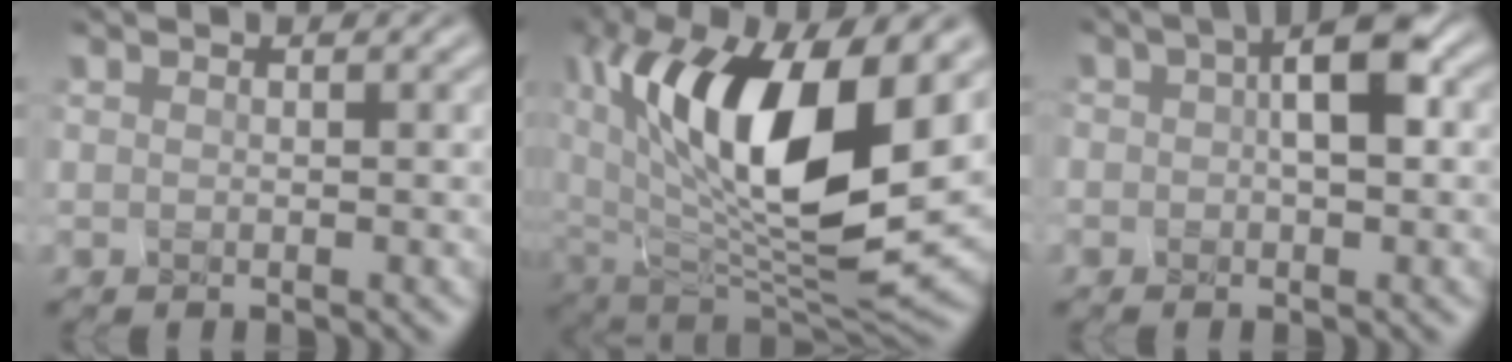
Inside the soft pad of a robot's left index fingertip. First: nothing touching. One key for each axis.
{"total": 12.9, "fx": 3.4, "fy": 5.3, "fz": 11.3, "tx": -0.209, "ty": -0.009, "tz": 0.078}
{"total": 3.3, "fx": 0.0, "fy": 1.3, "fz": 3.0, "tx": -0.056, "ty": 0.011, "tz": 0.014}